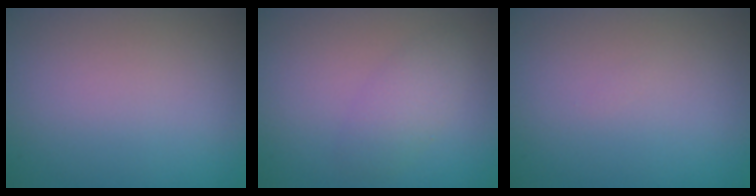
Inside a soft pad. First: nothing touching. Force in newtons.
{"total": 2.4, "press": 2.4, "slide": 0.1}
{"total": 0.0}